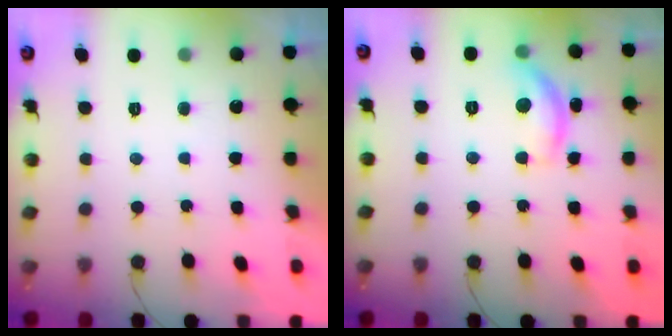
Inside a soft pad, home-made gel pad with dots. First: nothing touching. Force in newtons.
{"total": 10.5, "press": 10.5, "slide": 0.6}